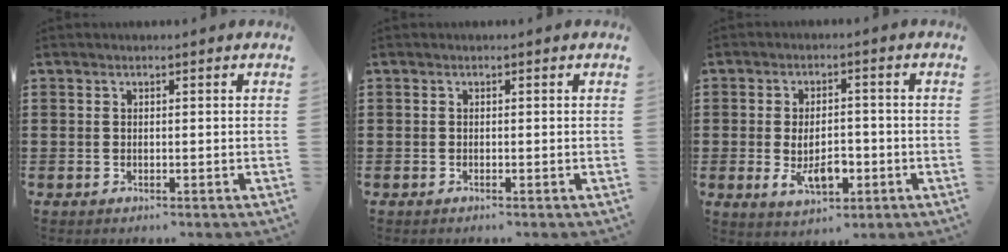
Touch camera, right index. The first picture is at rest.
{"total": 0.0}
{"total": 6.6, "force": [-1.8, 3.4, 5.4], "torque": [-0.097, -0.002, -0.038]}